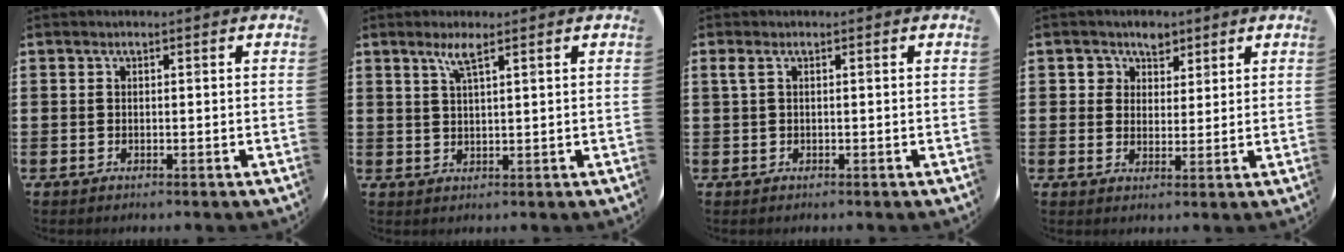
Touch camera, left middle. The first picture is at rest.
{"total": 2.8, "force": [1.8, 0.1, 2.0], "torque": [-0.043, 0.003, 0.031]}
{"total": 0.7, "force": [0.1, 0.1, 0.7], "torque": [-0.014, 0.002, 0.001]}
{"total": 3.4, "force": [2.2, 2.5, 0.5], "torque": [-0.005, 0.006, 0.038]}